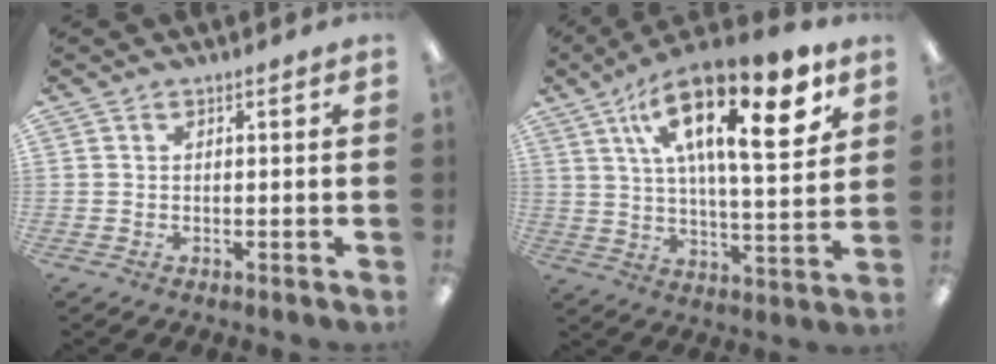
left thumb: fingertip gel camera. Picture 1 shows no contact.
{"total": 23.1, "force": [11.3, 8.3, 18.4], "torque": [-0.288, -0.041, 0.173]}